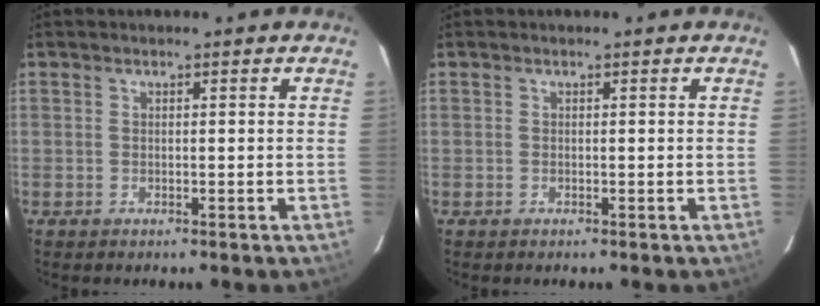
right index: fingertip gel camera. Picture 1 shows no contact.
{"total": 0.0}